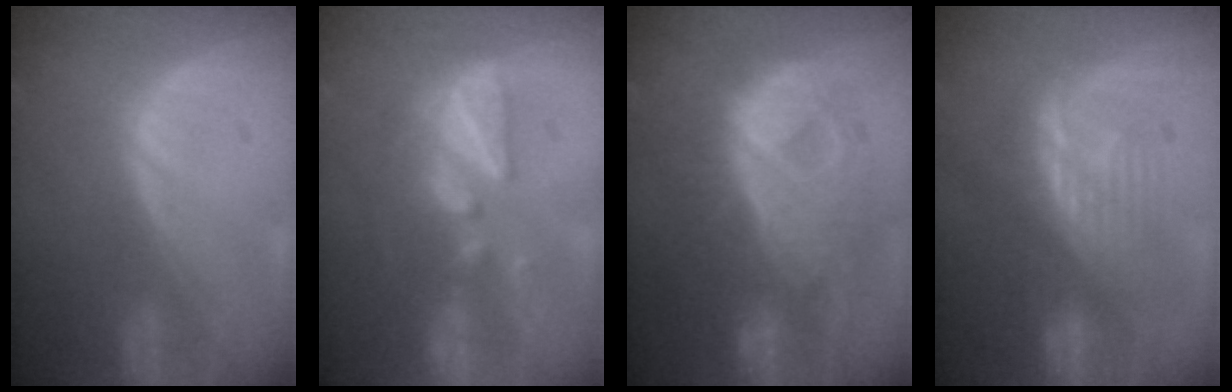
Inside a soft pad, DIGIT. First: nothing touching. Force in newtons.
{"total": 9.0, "press": 7.9, "slide": 4.3}
{"total": 12.1, "press": 12.0, "slide": 1.3}
{"total": 8.4, "press": 8.1, "slide": 2.1}